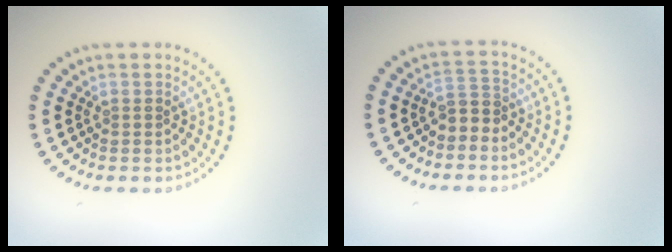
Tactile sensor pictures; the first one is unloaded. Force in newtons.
{"total": 1.8, "press": 1.5, "slide": 1.0}